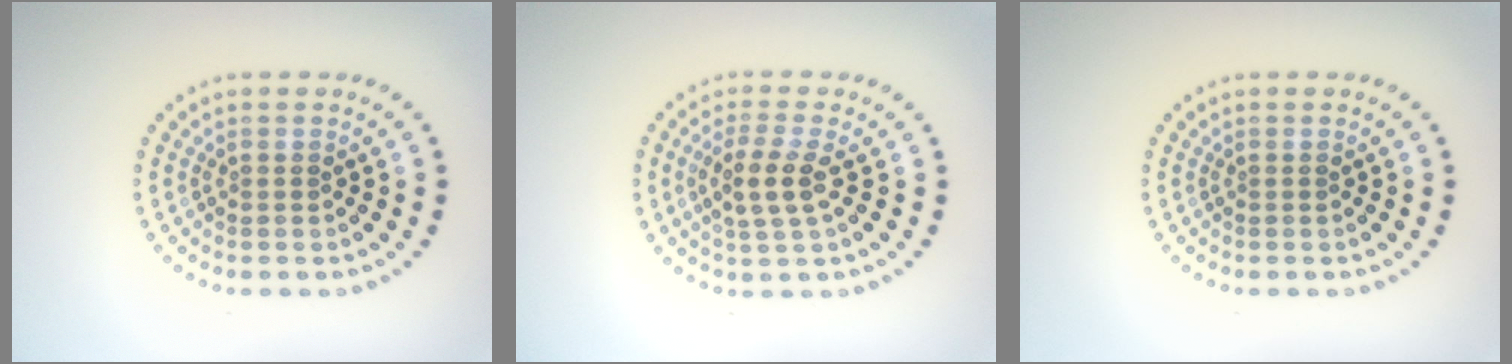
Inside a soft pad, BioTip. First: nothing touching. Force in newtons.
{"total": 3.0, "press": 2.6, "slide": 1.4}
{"total": 0.0}